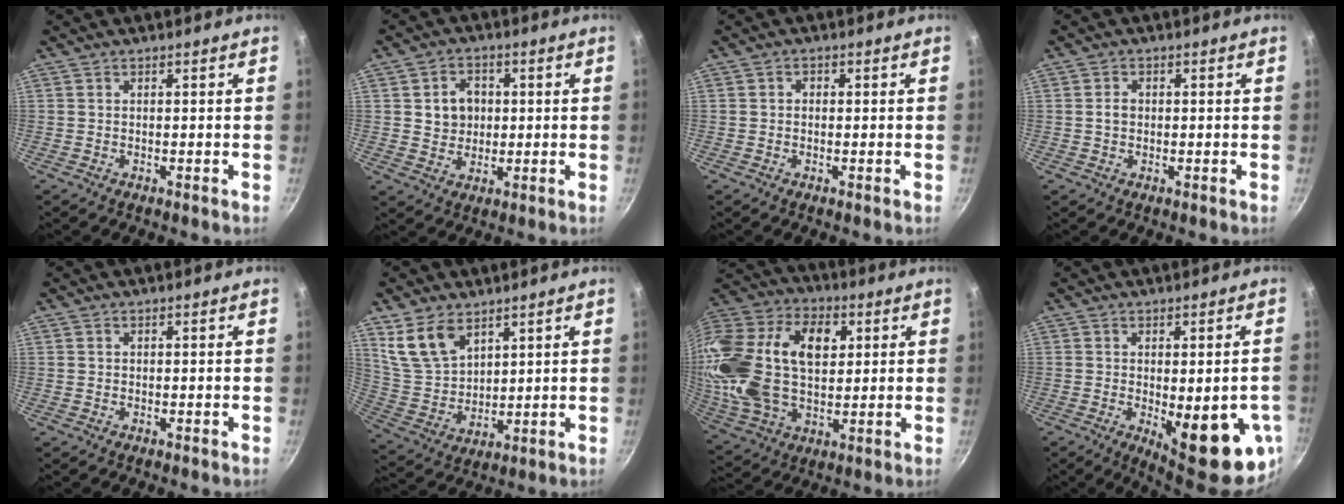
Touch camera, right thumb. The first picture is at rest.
{"total": 6.5, "force": [0.9, 5.6, 3.2], "torque": [-0.023, 0.004, 0.016]}
{"total": 1.2, "force": [-0.1, 1.1, 0.5], "torque": [-0.007, 0.004, -0.004]}
{"total": 1.9, "force": [0.0, 1.5, 1.1], "torque": [-0.014, 0.006, -0.001]}
{"total": 0.0}
{"total": 10.6, "force": [6.2, 6.4, 5.7], "torque": [-0.088, -0.032, 0.139]}
{"total": 27.0, "force": [5.2, 17.0, 20.3], "torque": [-0.389, 0.014, 0.086]}
{"total": 17.0, "force": [-4.1, 5.6, 15.4], "torque": [-0.170, -0.019, -0.040]}